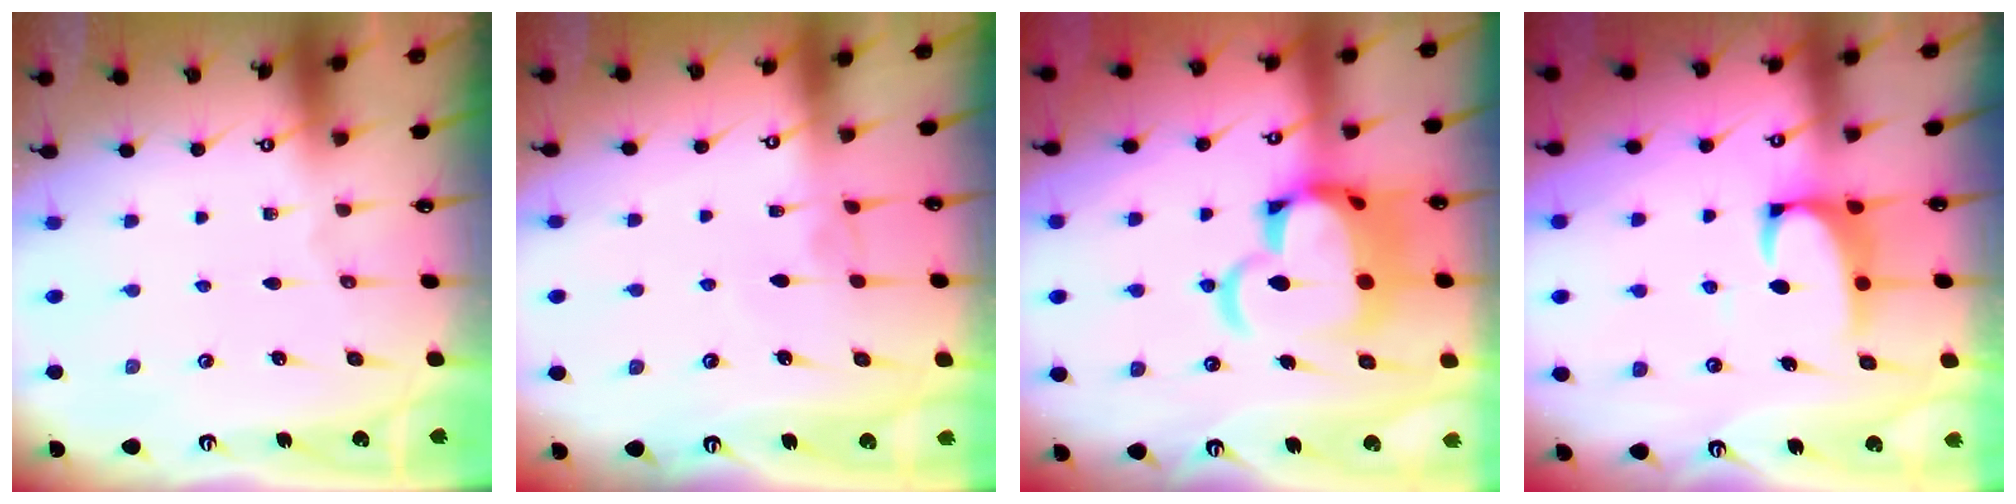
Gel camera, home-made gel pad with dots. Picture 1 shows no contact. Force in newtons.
{"total": 2.9, "press": 2.9, "slide": 0.3}
{"total": 14.3, "press": 14.1, "slide": 2.2}
{"total": 2.2, "press": 2.0, "slide": 0.9}